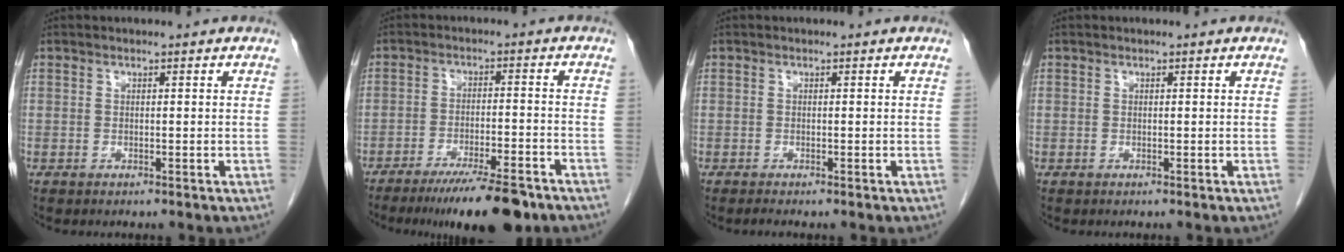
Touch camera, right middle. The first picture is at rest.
{"total": 12.0, "force": [-9.2, 1.7, 7.4], "torque": [-0.106, -0.019, -0.145]}
{"total": 0.8, "force": [-0.6, 0.0, 0.4], "torque": [-0.011, -0.003, -0.011]}
{"total": 0.0}